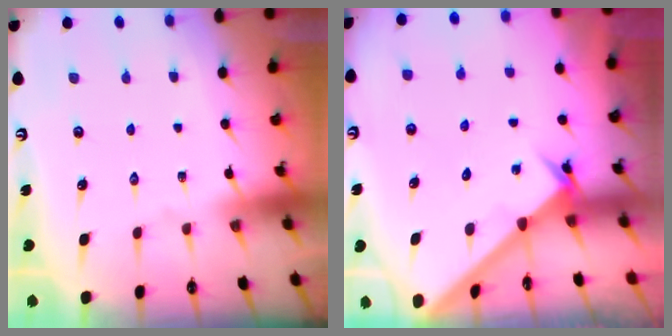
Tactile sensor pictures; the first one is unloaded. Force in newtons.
{"total": 2.1, "press": 2.1, "slide": 0.2}